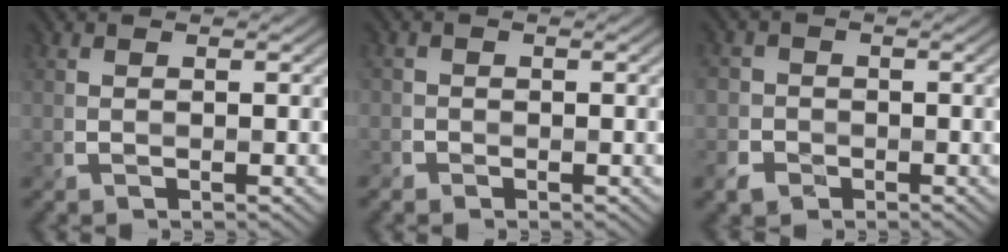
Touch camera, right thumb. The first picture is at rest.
{"total": 1.5, "force": [-0.9, 1.1, -0.5], "torque": [0.024, -0.001, -0.024]}
{"total": 3.8, "force": [-1.8, 3.3, 0.2], "torque": [0.002, -0.002, -0.062]}